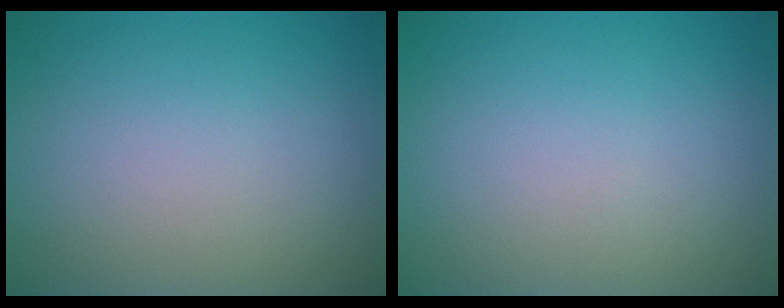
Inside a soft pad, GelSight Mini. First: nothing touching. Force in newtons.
{"total": 0.0}